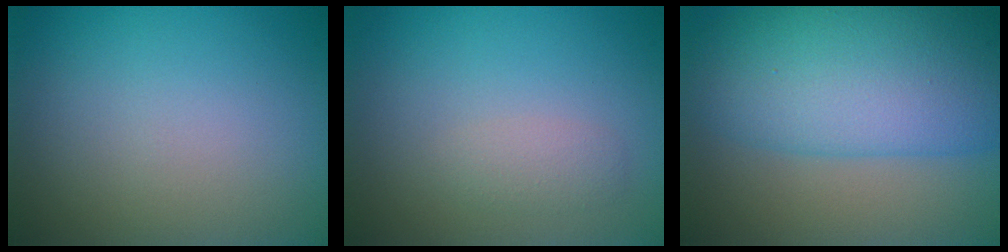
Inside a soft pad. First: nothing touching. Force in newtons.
{"total": 1.3, "press": 1.3, "slide": 0.1}
{"total": 11.1, "press": 11.0, "slide": 0.4}